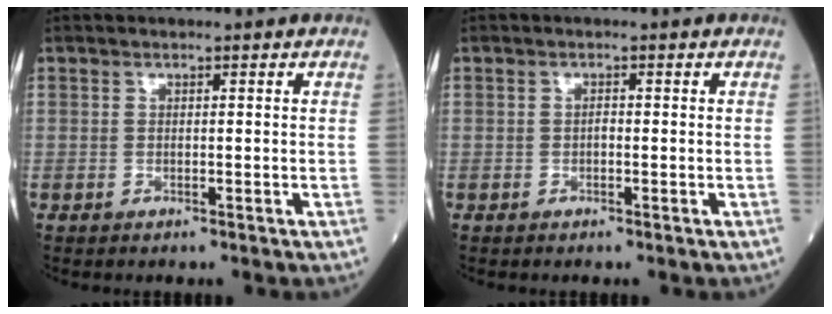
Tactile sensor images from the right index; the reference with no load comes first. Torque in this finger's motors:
{"motor_torque": [0.27, 0.01, 0.06, 0.00]}